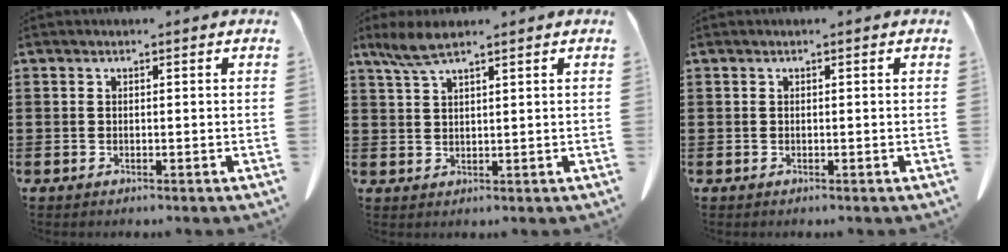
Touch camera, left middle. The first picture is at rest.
{"total": 4.0, "force": [2.8, 0.7, 2.8], "torque": [-0.069, -0.002, 0.049]}
{"total": 0.0}